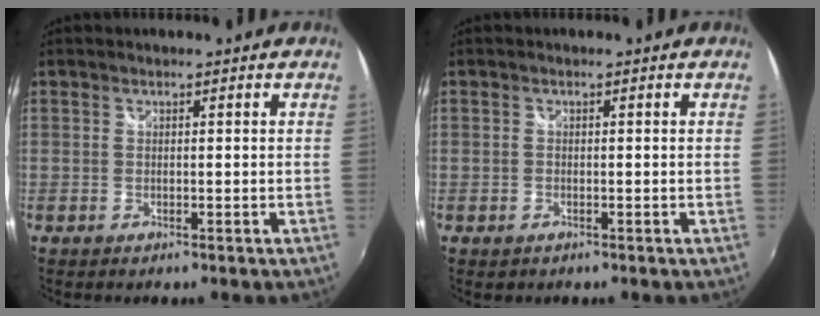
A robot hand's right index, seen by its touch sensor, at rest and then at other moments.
{"total": 0.9, "force": [-0.5, 0.7, 0.3], "torque": [-0.006, -0.002, -0.007]}